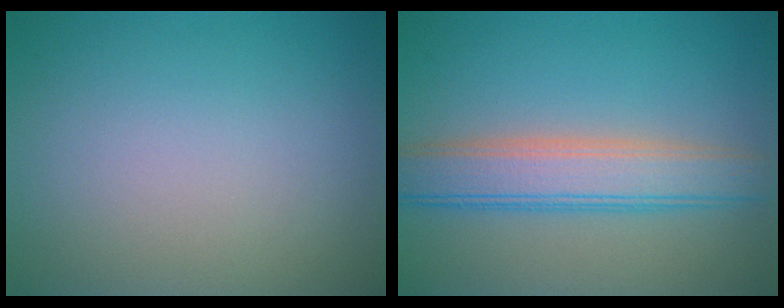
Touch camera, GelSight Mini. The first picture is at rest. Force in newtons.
{"total": 5.4, "press": 5.4, "slide": 0.3}